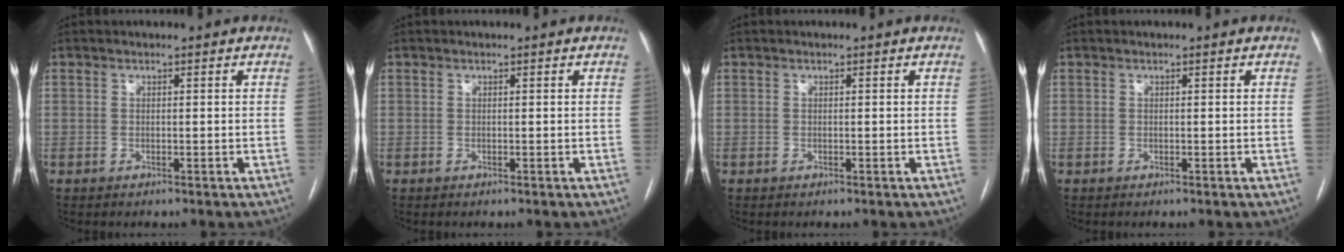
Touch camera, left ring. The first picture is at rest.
{"total": 0.0}
{"total": 0.0}
{"total": 0.0}